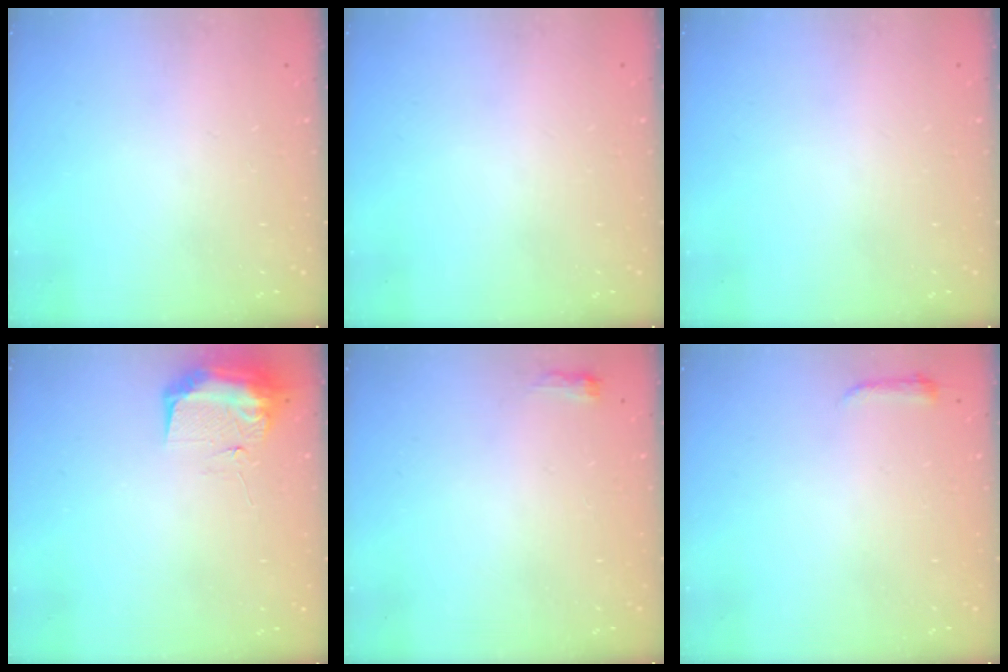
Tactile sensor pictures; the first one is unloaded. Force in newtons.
{"total": 0.0}
{"total": 0.0}
{"total": 9.4, "press": 9.4, "slide": 0.9}
{"total": 9.8, "press": 2.8, "slide": 9.4}
{"total": 3.0, "press": 2.9, "slide": 0.6}